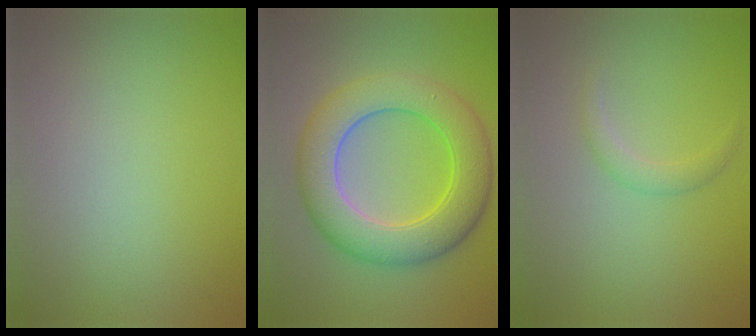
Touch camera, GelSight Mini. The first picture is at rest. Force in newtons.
{"total": 8.3, "press": 8.3, "slide": 0.5}
{"total": 1.3, "press": 1.3, "slide": 0.1}